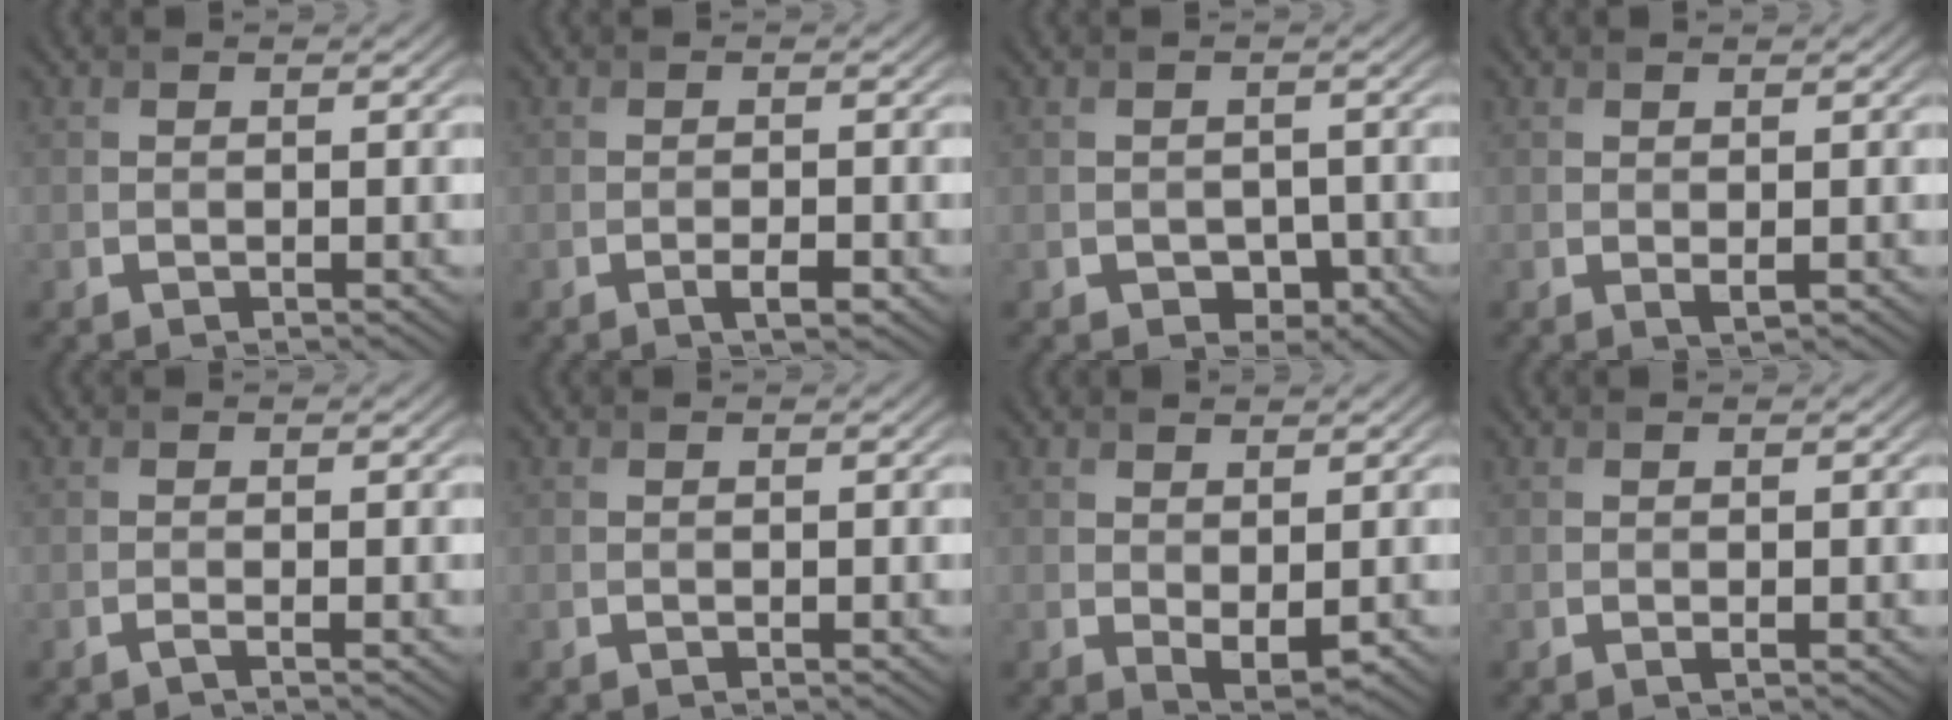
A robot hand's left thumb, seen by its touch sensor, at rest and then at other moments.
{"total": 1.7, "force": [-0.9, 0.3, 1.4], "torque": [-0.023, 0.000, -0.015]}
{"total": 2.6, "force": [-1.1, 2.0, 1.2], "torque": [-0.022, -0.010, -0.018]}
{"total": 0.8, "force": [0.1, 0.2, 0.7], "torque": [-0.014, -0.004, 0.003]}
{"total": 0.9, "force": [-0.4, 0.1, 0.7], "torque": [-0.016, -0.002, -0.013]}
{"total": 0.0}
{"total": 2.3, "force": [0.3, 1.2, 2.0], "torque": [-0.038, -0.011, 0.013]}
{"total": 0.0}